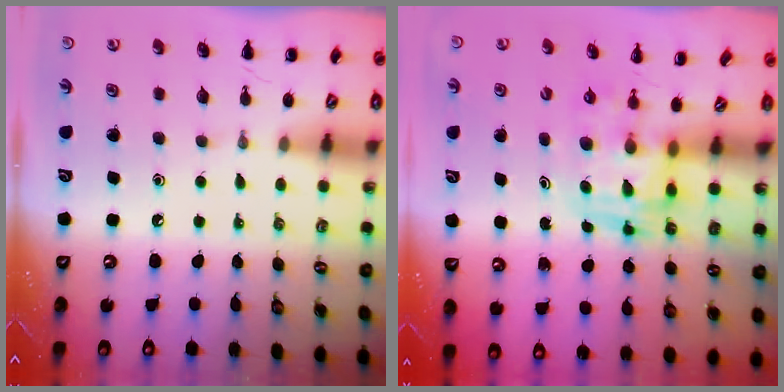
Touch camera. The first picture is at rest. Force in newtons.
{"total": 3.4, "press": 3.4, "slide": 0.6}